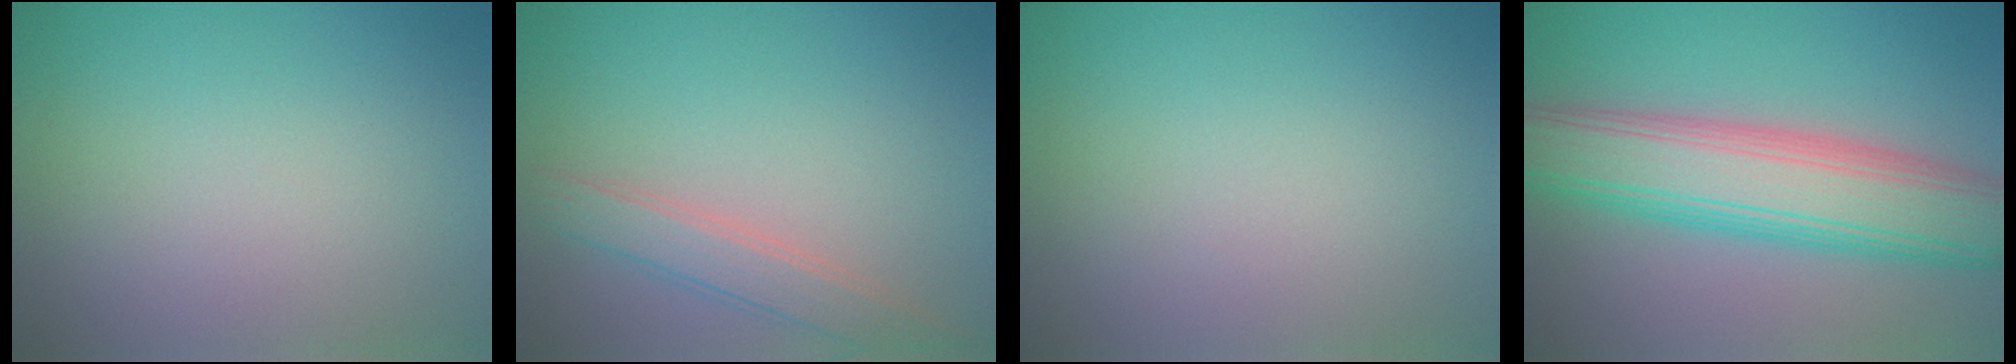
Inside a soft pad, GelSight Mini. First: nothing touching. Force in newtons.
{"total": 2.9, "press": 2.9, "slide": 0.2}
{"total": 0.0}
{"total": 9.6, "press": 9.5, "slide": 0.4}